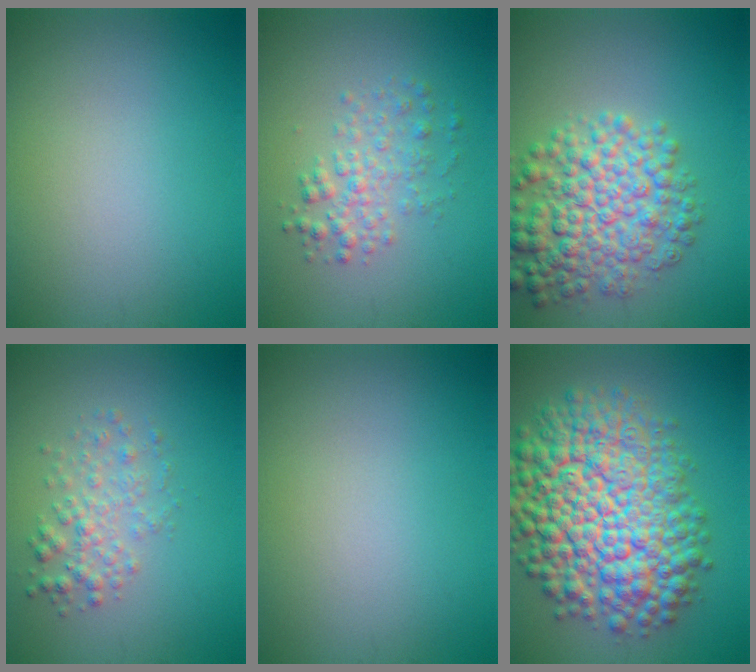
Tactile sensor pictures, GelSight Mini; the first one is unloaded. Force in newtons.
{"total": 2.7, "press": 2.7, "slide": 0.0}
{"total": 7.3, "press": 7.3, "slide": 0.1}
{"total": 2.5, "press": 2.5, "slide": 0.0}
{"total": 0.0}
{"total": 13.8, "press": 13.7, "slide": 0.5}